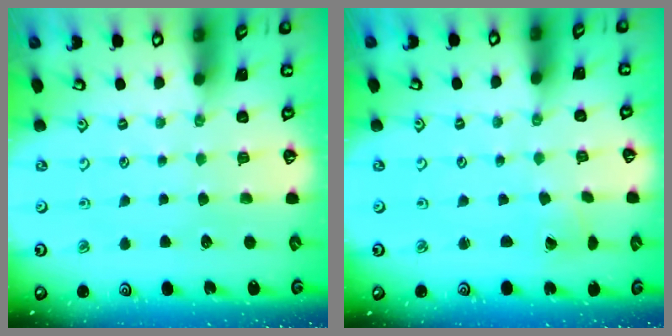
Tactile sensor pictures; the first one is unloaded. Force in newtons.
{"total": 1.7, "press": 1.7, "slide": 0.3}